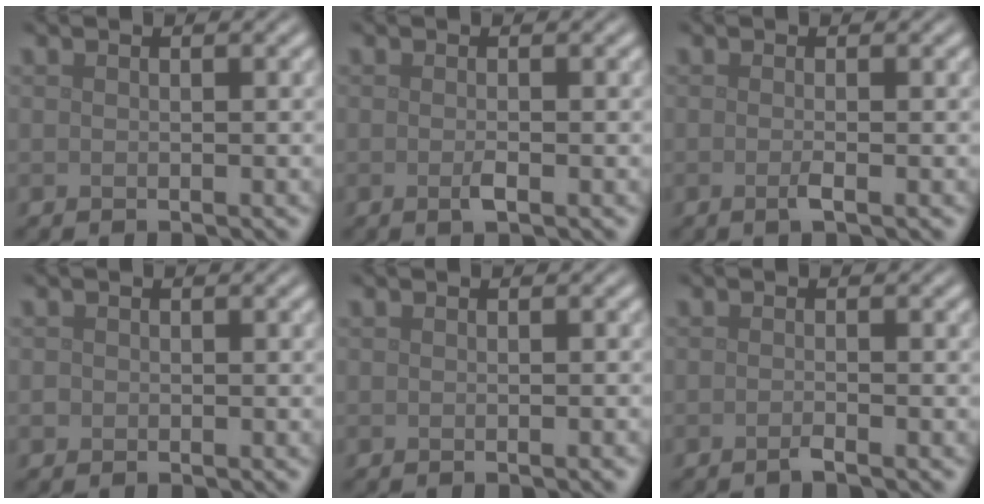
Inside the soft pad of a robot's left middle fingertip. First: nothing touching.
{"total": 0.9, "force": [-0.3, 0.2, 0.8], "torque": [-0.018, -0.002, -0.007]}
{"total": 1.0, "force": [-0.3, 0.2, 0.9], "torque": [-0.018, -0.003, -0.009]}
{"total": 0.5, "force": [-0.1, 0.5, 0.0], "torque": [0.002, -0.003, -0.004]}
{"total": 0.7, "force": [-0.3, 0.1, 0.6], "torque": [-0.007, 0.000, -0.003]}
{"total": 0.8, "force": [-0.6, 0.1, 0.6], "torque": [-0.009, 0.002, -0.015]}